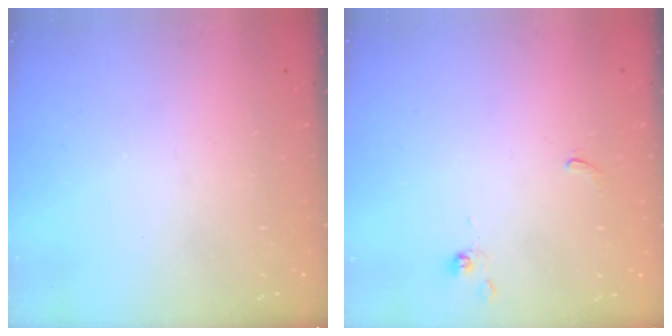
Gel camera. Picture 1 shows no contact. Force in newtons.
{"total": 1.1, "press": 1.1, "slide": 0.4}